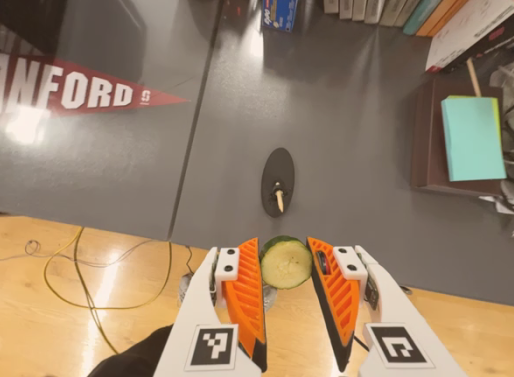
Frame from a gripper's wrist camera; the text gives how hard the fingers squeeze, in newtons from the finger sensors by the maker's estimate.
{"total": 7.7, "left": 7.9, "right": 7.4}